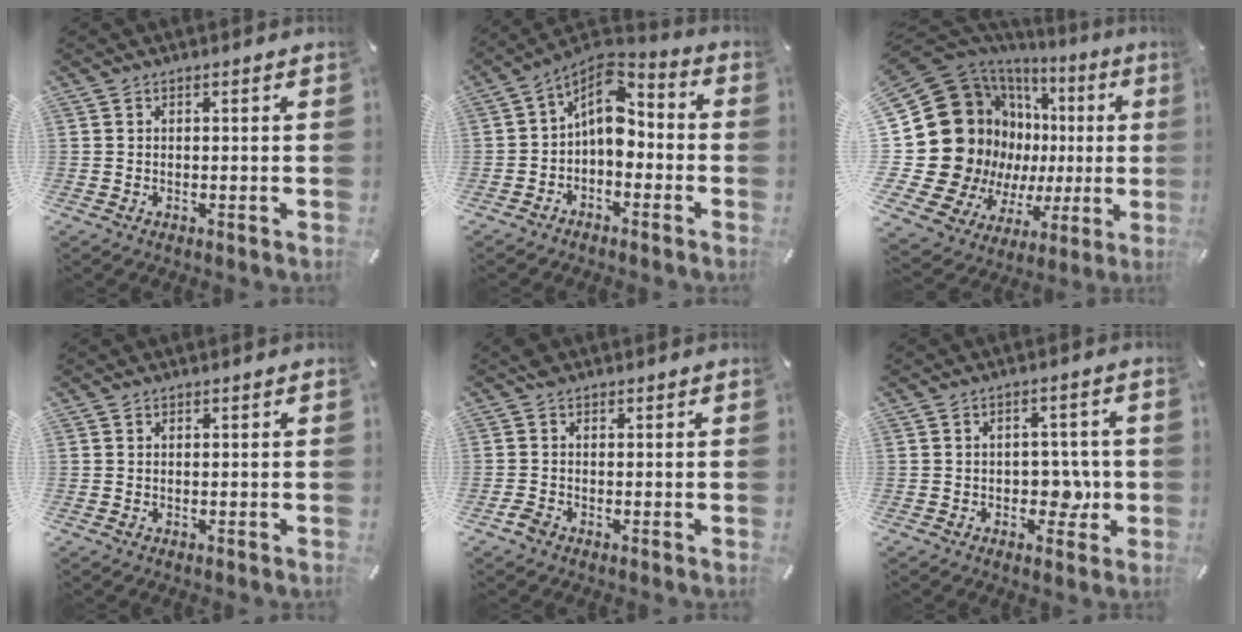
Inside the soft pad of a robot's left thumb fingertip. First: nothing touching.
{"total": 9.1, "force": [0.3, 6.2, 6.6], "torque": [-0.123, -0.011, 0.001]}
{"total": 32.0, "force": [2.7, 22.9, 22.2], "torque": [-0.394, -0.074, 0.114]}
{"total": 0.6, "force": [0.3, 0.4, -0.2], "torque": [0.007, 0.005, 0.005]}
{"total": 2.6, "force": [0.3, 2.4, 0.9], "torque": [-0.017, 0.006, 0.008]}
{"total": 6.4, "force": [-0.8, 4.5, 4.5], "torque": [-0.046, -0.002, -0.015]}